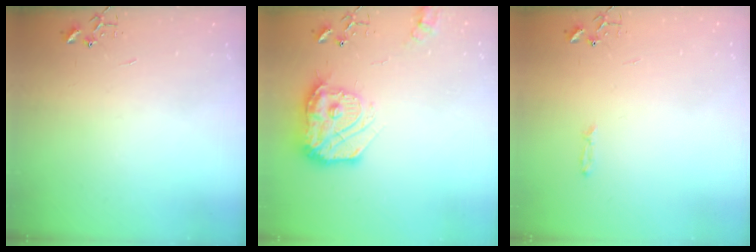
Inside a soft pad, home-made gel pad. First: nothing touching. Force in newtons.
{"total": 18.7, "press": 18.6, "slide": 1.8}
{"total": 3.4, "press": 3.4, "slide": 0.4}